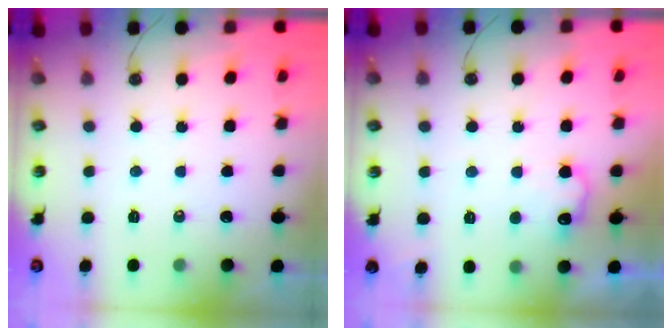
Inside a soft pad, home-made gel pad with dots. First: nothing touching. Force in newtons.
{"total": 10.5, "press": 10.5, "slide": 0.5}